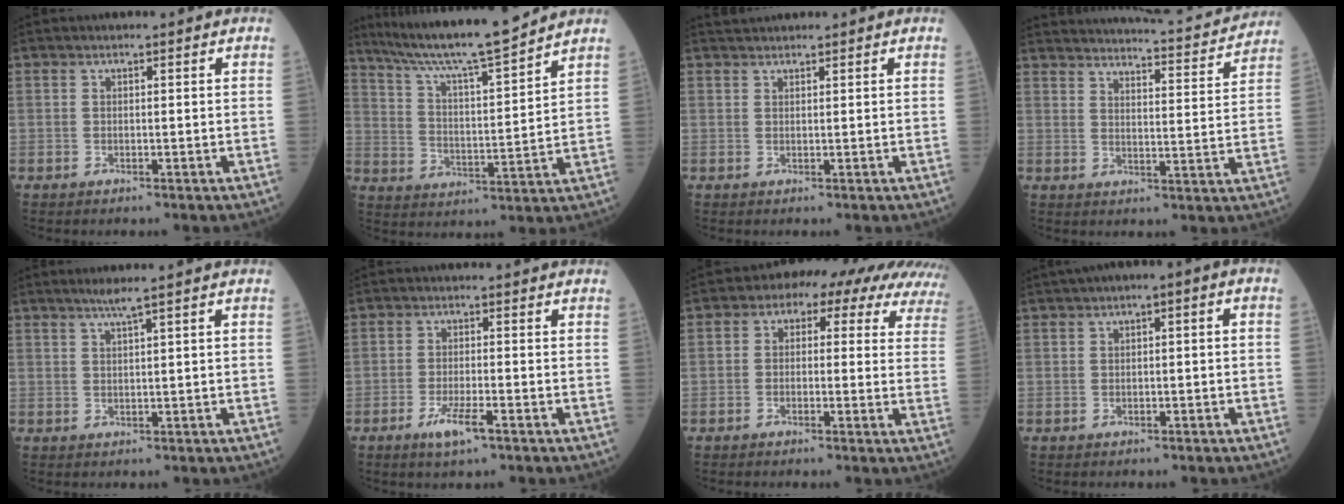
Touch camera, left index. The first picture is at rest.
{"total": 16.8, "force": [14.6, -0.3, 8.2], "torque": [-0.144, 0.002, 0.236]}
{"total": 2.9, "force": [2.8, 0.5, 0.7], "torque": [-0.009, 0.034, 0.046]}
{"total": 18.7, "force": [18.0, 1.7, 4.6], "torque": [-0.067, -0.031, 0.221]}
{"total": 2.1, "force": [1.4, -0.8, 1.3], "torque": [-0.030, 0.000, 0.033]}
{"total": 4.0, "force": [-2.4, 0.6, 3.2], "torque": [-0.070, -0.007, -0.043]}
{"total": 12.4, "force": [8.2, 6.1, 7.1], "torque": [-0.073, 0.051, 0.077]}
{"total": 3.2, "force": [0.4, 1.0, 3.0], "torque": [-0.044, 0.023, 0.002]}